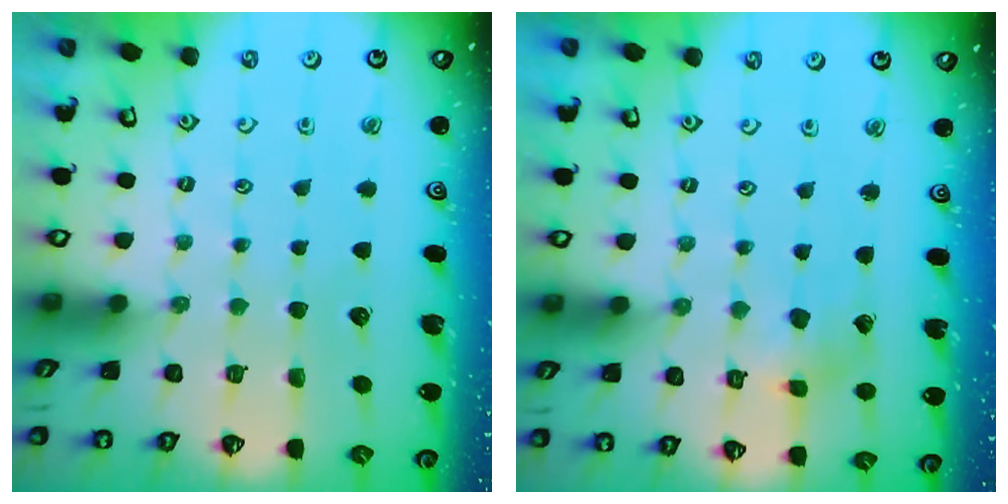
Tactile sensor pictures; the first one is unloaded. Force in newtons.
{"total": 2.0, "press": 2.0, "slide": 0.3}